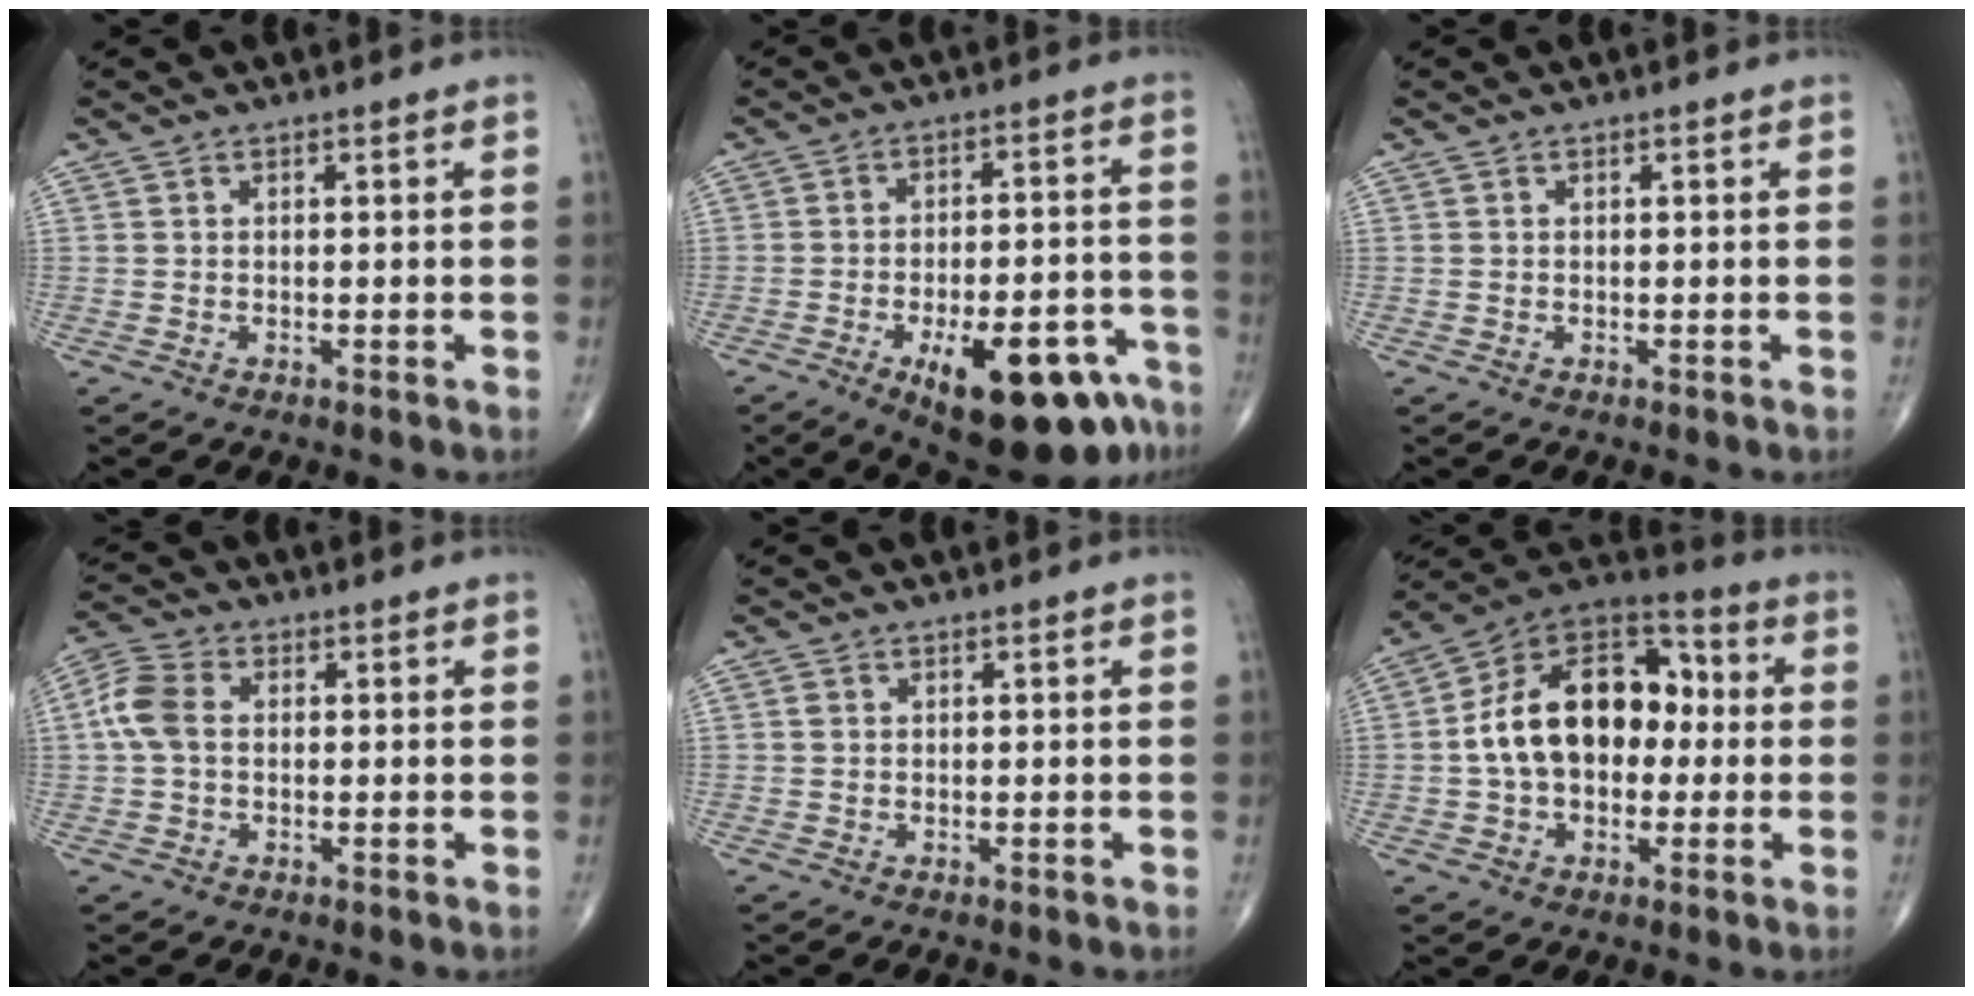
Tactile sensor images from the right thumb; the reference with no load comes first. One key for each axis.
{"total": 19.4, "fx": -10.4, "fy": 7.5, "fz": 14.6, "tx": -0.150, "ty": 0.053, "tz": -0.137}
{"total": 0.0}
{"total": 6.5, "fx": 0.4, "fy": 4.5, "fz": 4.7, "tx": -0.110, "ty": 0.020, "tz": 0.000}
{"total": 0.8, "fx": 0.2, "fy": 0.7, "fz": 0.3, "tx": -0.004, "ty": 0.001, "tz": 0.002}
{"total": 18.8, "fx": 0.3, "fy": 12.5, "fz": 14.1, "tx": -0.203, "ty": 0.042, "tz": -0.003}